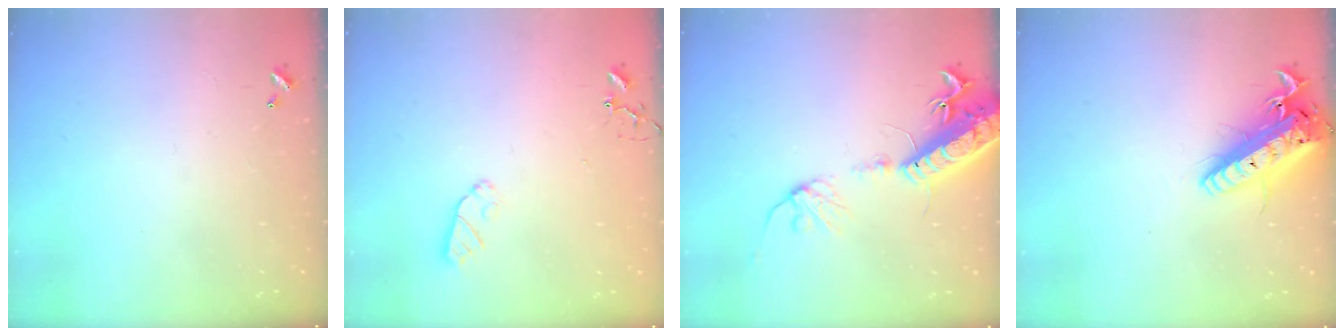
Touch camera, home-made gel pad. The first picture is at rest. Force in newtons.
{"total": 5.5, "press": 5.5, "slide": 0.5}
{"total": 16.6, "press": 16.2, "slide": 3.8}
{"total": 19.8, "press": 19.4, "slide": 4.0}